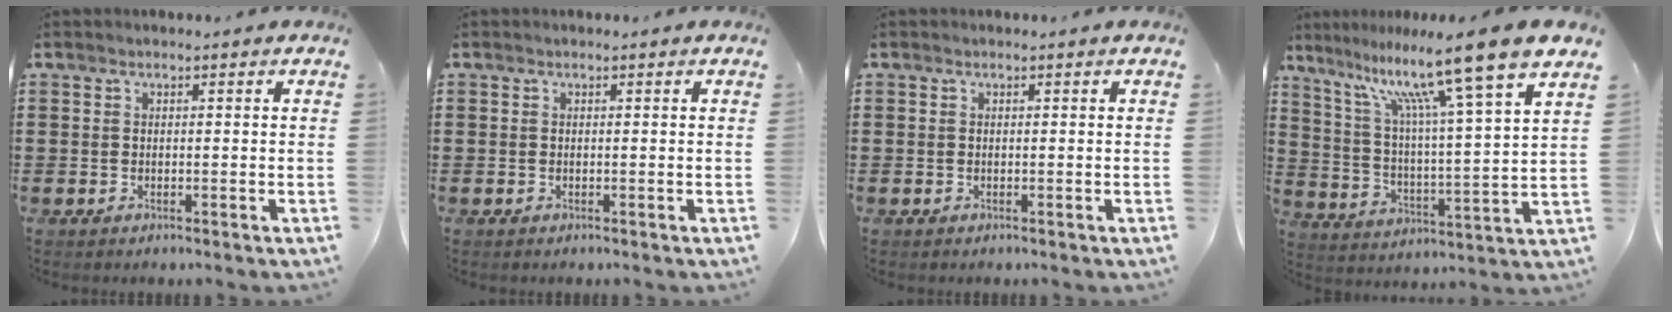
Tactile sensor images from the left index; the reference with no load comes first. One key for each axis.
{"total": 0.0}
{"total": 0.0}
{"total": 12.9, "fx": 10.0, "fy": -0.7, "fz": 8.1, "tx": -0.167, "ty": -0.076, "tz": 0.153}